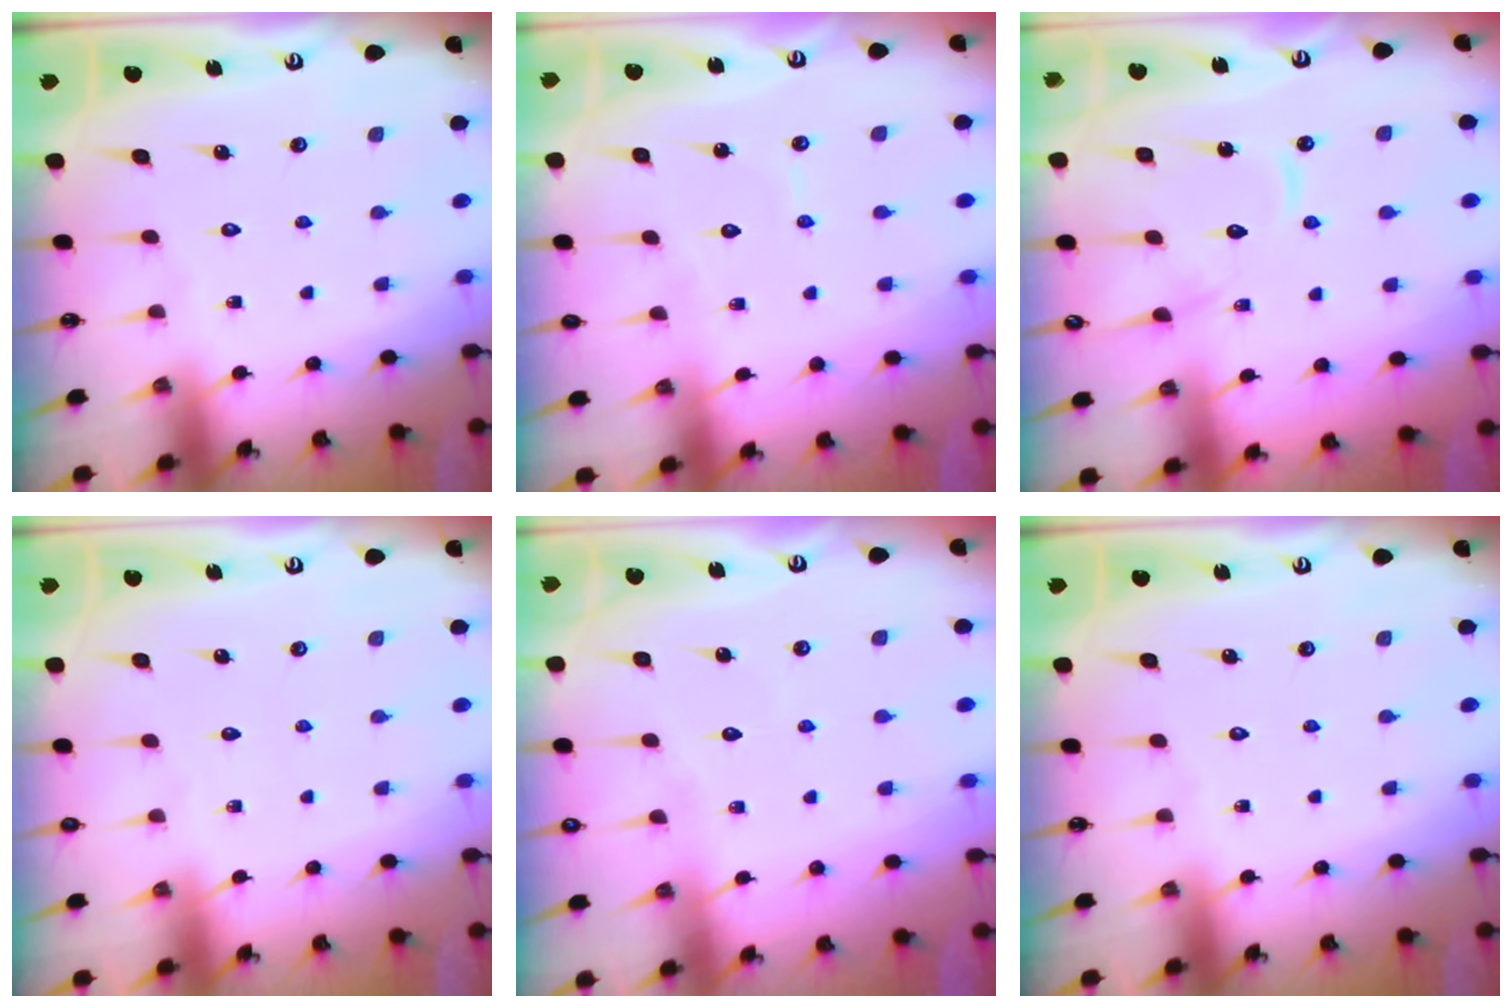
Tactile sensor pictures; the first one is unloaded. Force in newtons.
{"total": 3.4, "press": 3.4, "slide": 0.3}
{"total": 12.2, "press": 12.1, "slide": 1.2}
{"total": 0.0}
{"total": 4.9, "press": 4.9, "slide": 0.5}
{"total": 0.0}